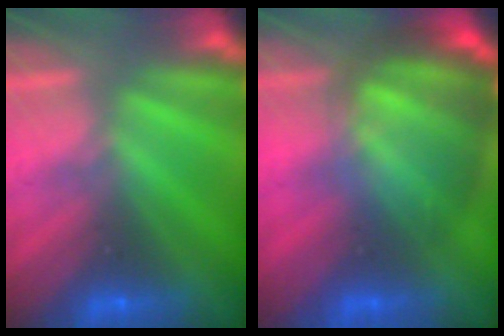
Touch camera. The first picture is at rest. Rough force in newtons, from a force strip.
{"total": 6.9}